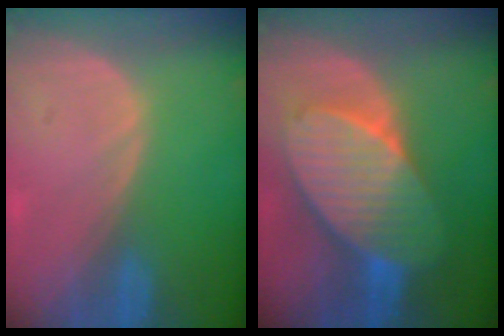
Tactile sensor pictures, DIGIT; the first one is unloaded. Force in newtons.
{"total": 10.1, "press": 10.1, "slide": 0.6}